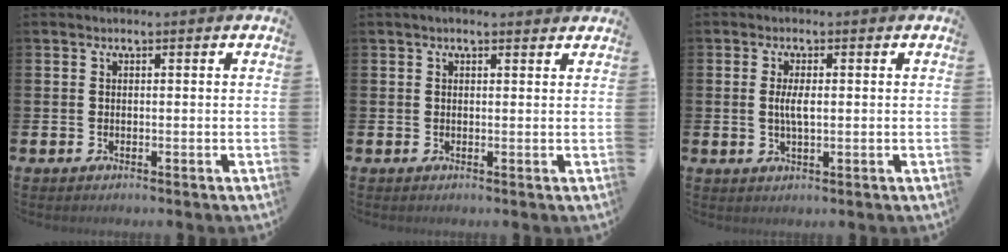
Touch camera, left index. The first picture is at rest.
{"total": 1.2, "force": [1.0, 0.3, 0.5], "torque": [-0.006, 0.003, 0.017]}
{"total": 2.9, "force": [0.3, 1.0, 2.7], "torque": [-0.050, 0.003, 0.002]}